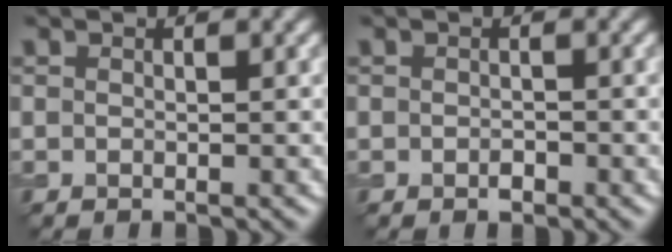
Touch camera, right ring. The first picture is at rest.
{"total": 0.7, "force": [-0.4, 0.4, 0.5], "torque": [-0.007, -0.001, -0.007]}